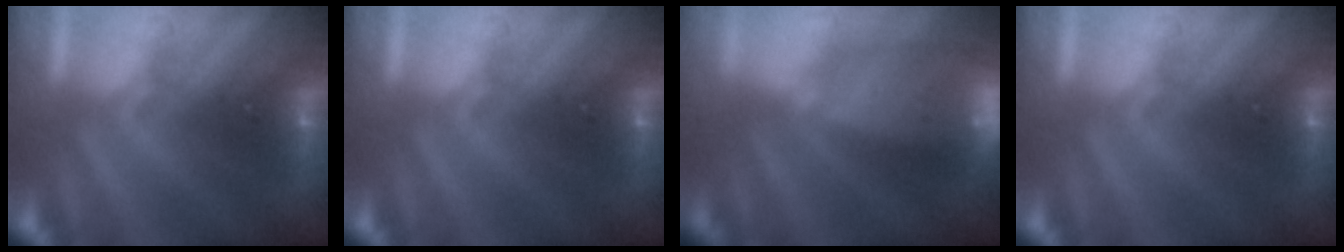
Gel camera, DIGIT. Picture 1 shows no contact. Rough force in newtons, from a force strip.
{"total": 0.0}
{"total": 8.5}
{"total": 0.0}